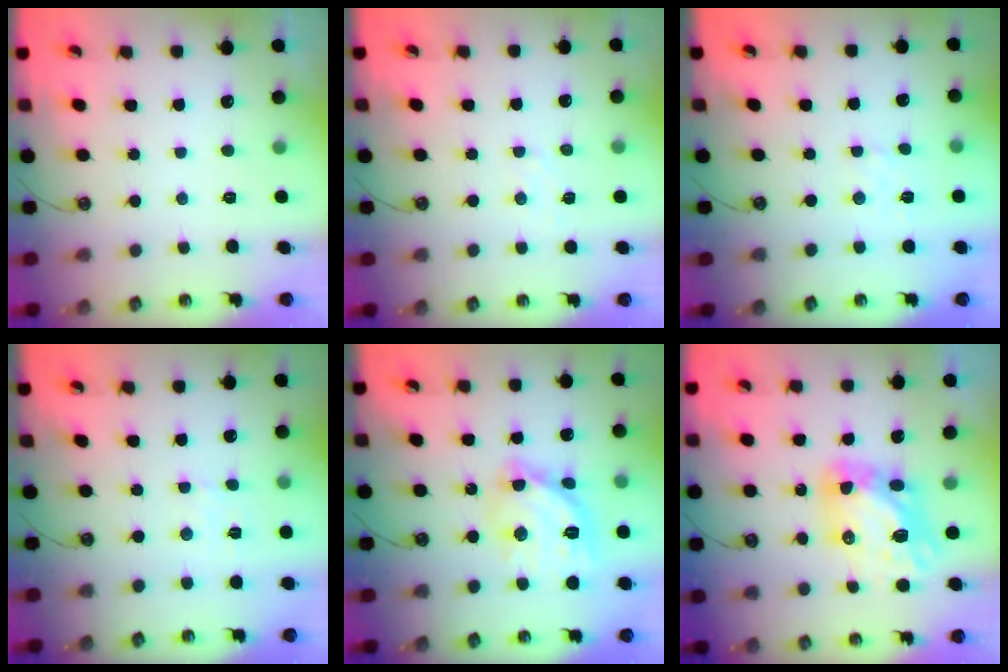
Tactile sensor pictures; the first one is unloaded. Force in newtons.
{"total": 4.2, "press": 4.2, "slide": 0.6}
{"total": 2.0, "press": 1.9, "slide": 0.6}
{"total": 1.6, "press": 1.5, "slide": 0.4}
{"total": 14.0, "press": 13.9, "slide": 1.4}
{"total": 12.0, "press": 11.9, "slide": 1.3}